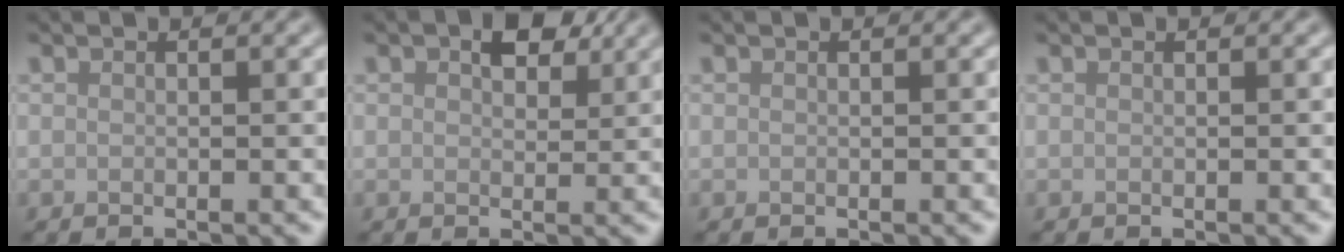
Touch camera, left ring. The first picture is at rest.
{"total": 3.3, "force": [1.6, 1.9, 2.2], "torque": [-0.031, 0.003, 0.025]}
{"total": 0.0}
{"total": 0.0}